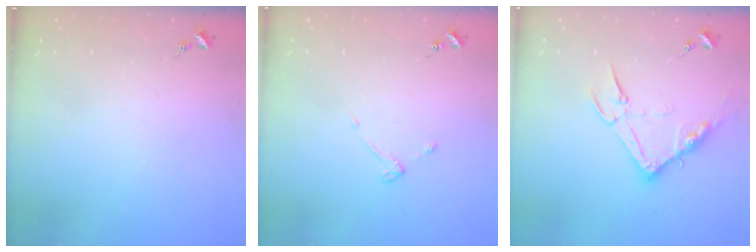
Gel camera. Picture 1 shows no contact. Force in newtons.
{"total": 2.9, "press": 2.9, "slide": 0.5}
{"total": 13.3, "press": 13.3, "slide": 1.0}